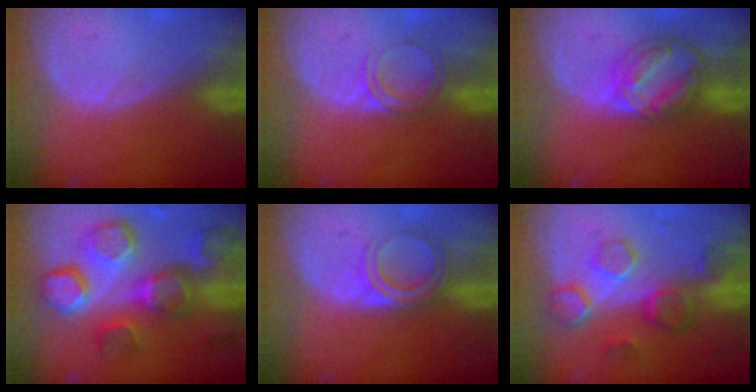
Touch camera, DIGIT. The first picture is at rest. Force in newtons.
{"total": 3.0, "press": 3.0, "slide": 0.3}
{"total": 8.2, "press": 7.1, "slide": 4.1}
{"total": 12.6, "press": 11.2, "slide": 5.7}
{"total": 4.7, "press": 4.2, "slide": 2.2}
{"total": 8.4, "press": 7.7, "slide": 3.5}